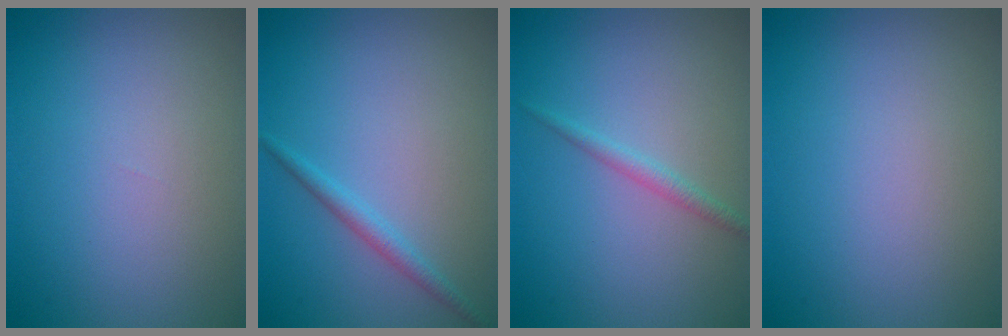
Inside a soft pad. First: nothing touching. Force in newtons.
{"total": 1.5, "press": 1.5, "slide": 0.1}
{"total": 1.3, "press": 1.3, "slide": 0.0}
{"total": 0.0}